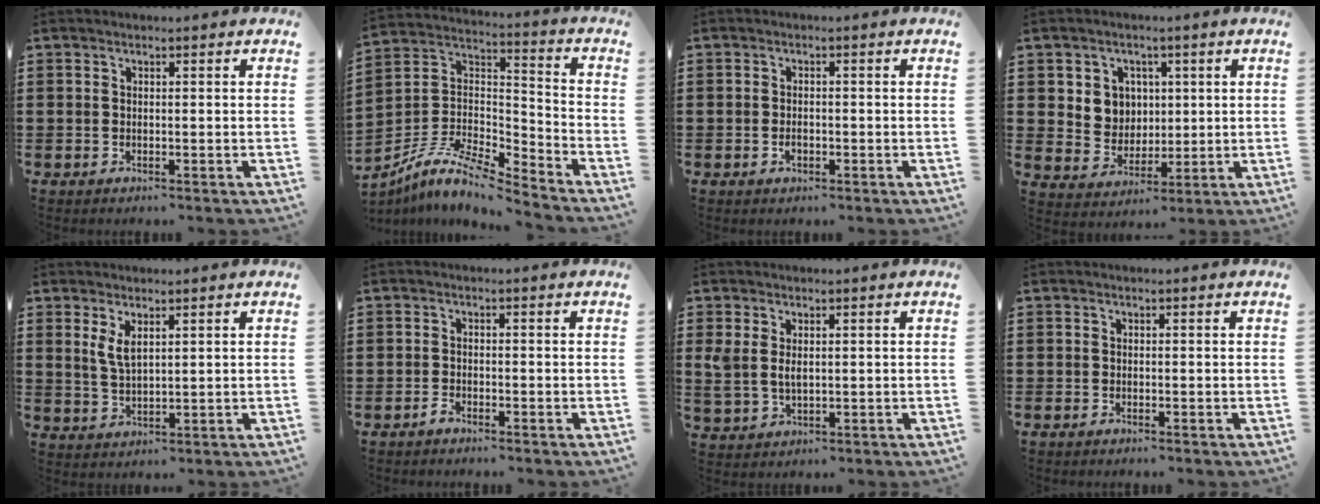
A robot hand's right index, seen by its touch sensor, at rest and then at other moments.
{"total": 8.6, "force": [-7.5, 1.6, 3.9], "torque": [-0.096, 0.001, -0.157]}
{"total": 1.3, "force": [-0.6, 0.7, 0.8], "torque": [-0.017, 0.000, -0.011]}
{"total": 5.1, "force": [1.7, 4.7, 0.9], "torque": [-0.034, 0.007, 0.027]}
{"total": 3.2, "force": [1.6, 1.2, 2.5], "torque": [-0.054, 0.003, 0.029]}
{"total": 1.2, "force": [-1.2, 0.2, 0.2], "torque": [-0.008, -0.003, -0.023]}
{"total": 3.2, "force": [0.9, 1.8, 2.4], "torque": [-0.060, 0.004, 0.014]}
{"total": 0.5, "force": [-0.5, -0.2, -0.1], "torque": [0.002, -0.003, -0.009]}